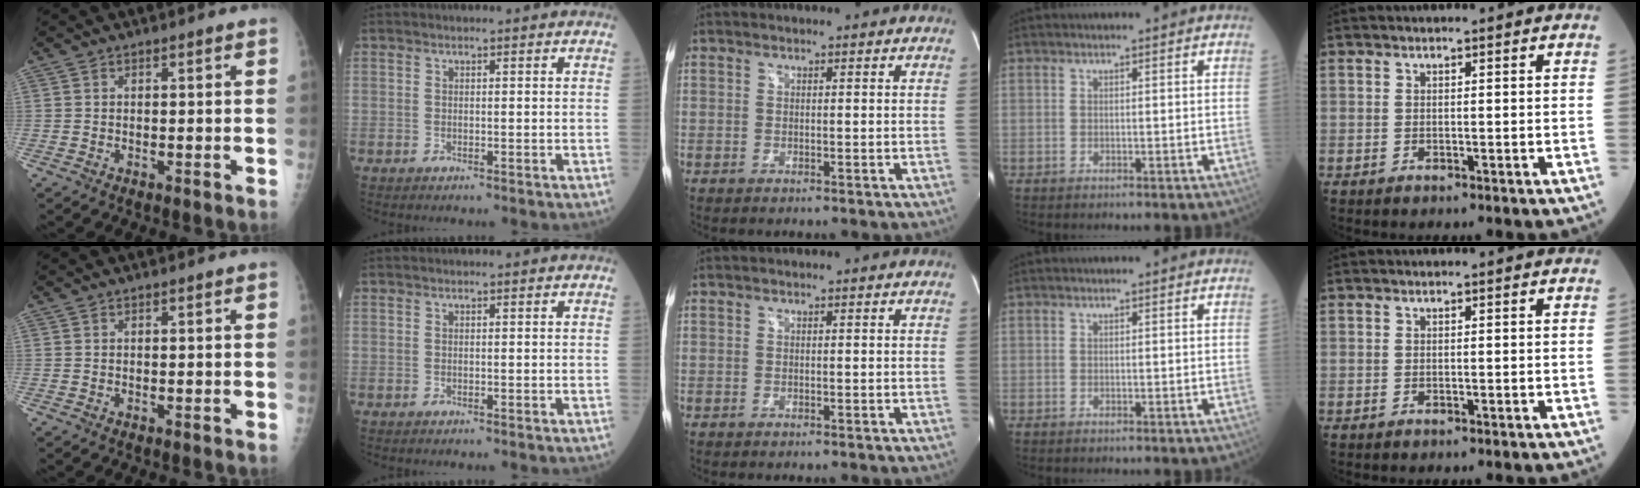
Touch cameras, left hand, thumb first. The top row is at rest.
{}